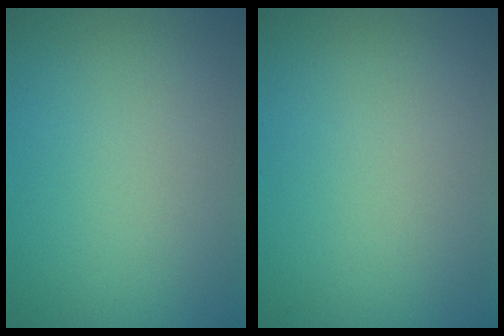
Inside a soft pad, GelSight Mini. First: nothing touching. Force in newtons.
{"total": 0.0}